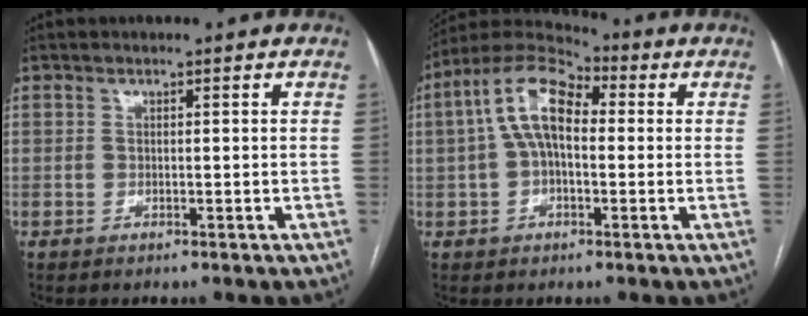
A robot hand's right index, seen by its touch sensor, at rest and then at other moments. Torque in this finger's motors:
{"motor_torque": [1.88, 0.27, 0.34, 0.10]}